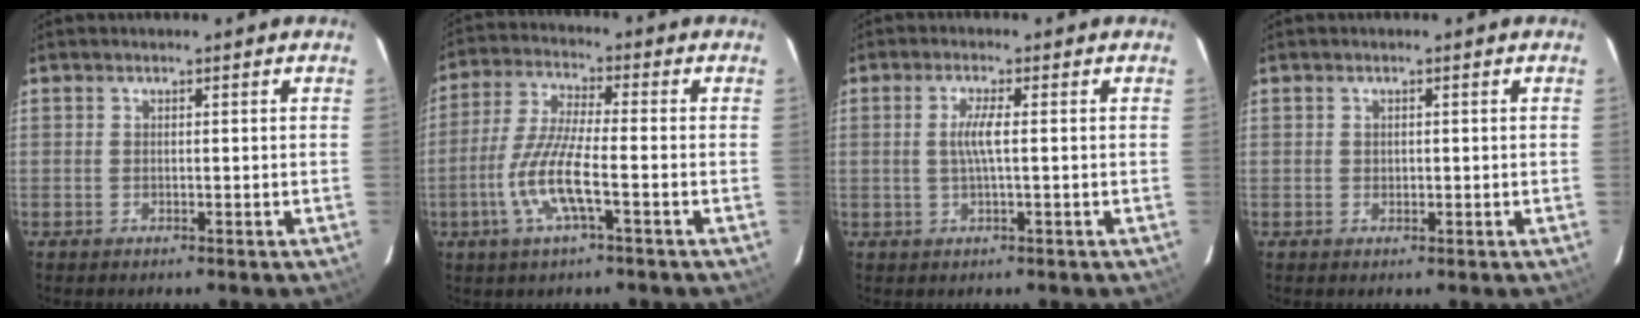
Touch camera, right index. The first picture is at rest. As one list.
[{"total": 10.0, "force": [-3.5, 1.4, 9.3], "torque": [-0.200, -0.007, -0.068]}, {"total": 3.4, "force": [0.0, -0.1, 3.4], "torque": [-0.069, 0.000, 0.001]}, {"total": 0.7, "force": [0.0, 0.7, 0.2], "torque": [-0.001, 0.001, 0.001]}]